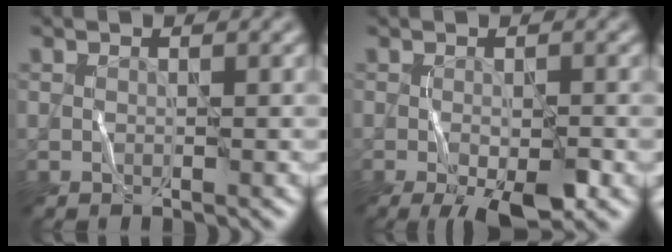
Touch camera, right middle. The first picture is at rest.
{"total": 3.8, "force": [-1.9, 0.4, 3.3], "torque": [-0.065, -0.009, -0.016]}